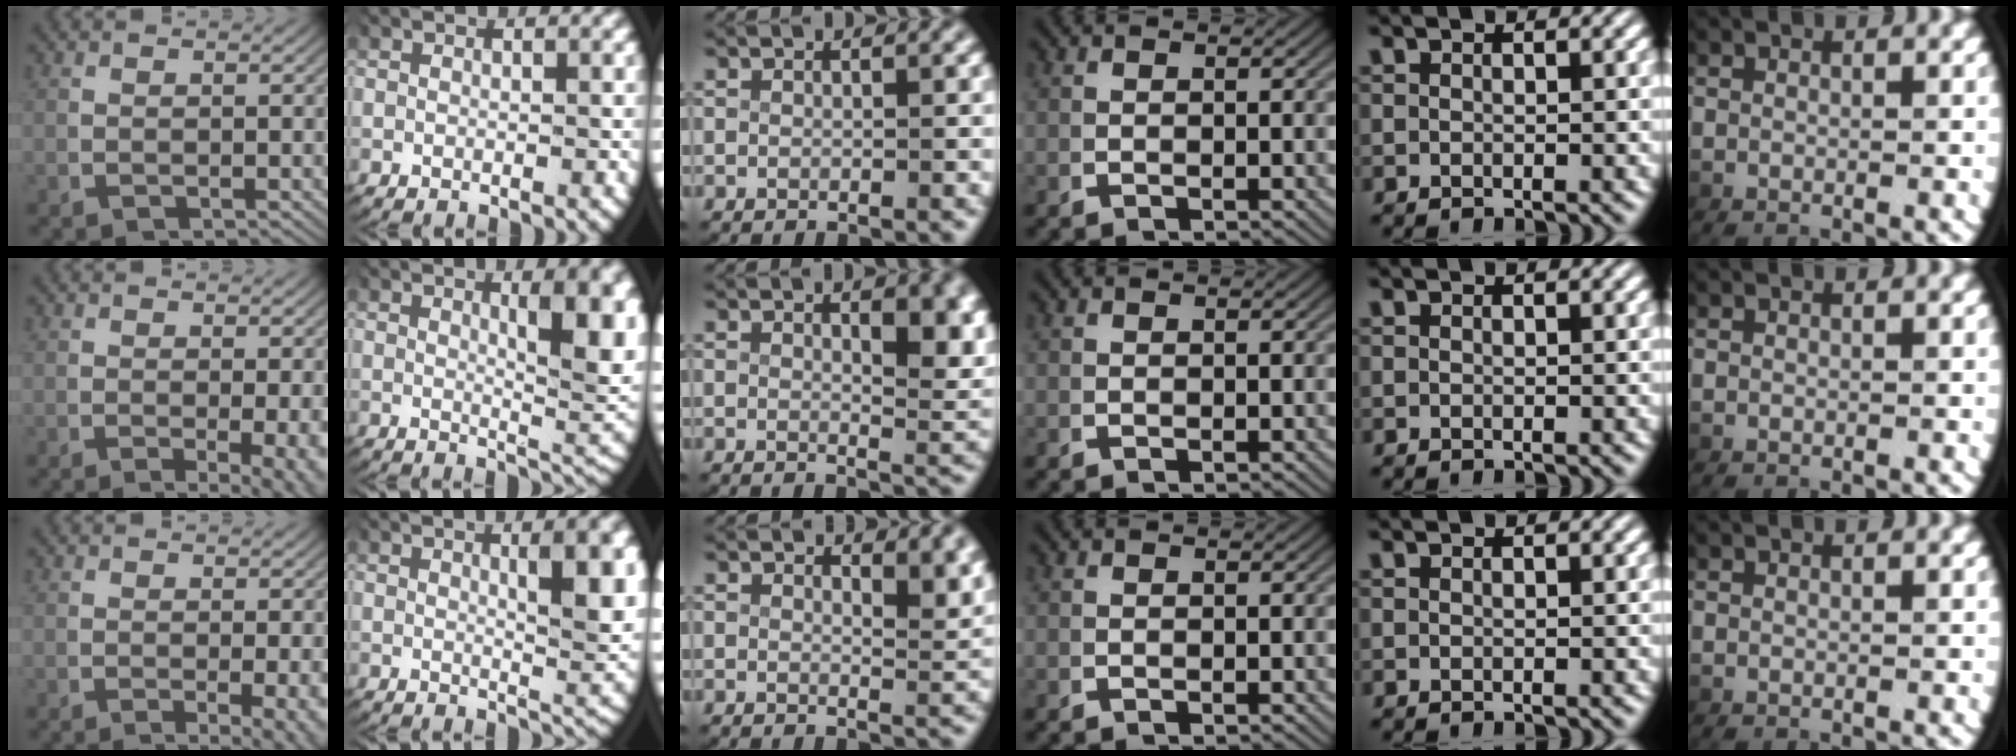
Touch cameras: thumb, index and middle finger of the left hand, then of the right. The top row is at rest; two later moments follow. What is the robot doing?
{"motion": "lift_and_place", "object": "plastic wrap"}